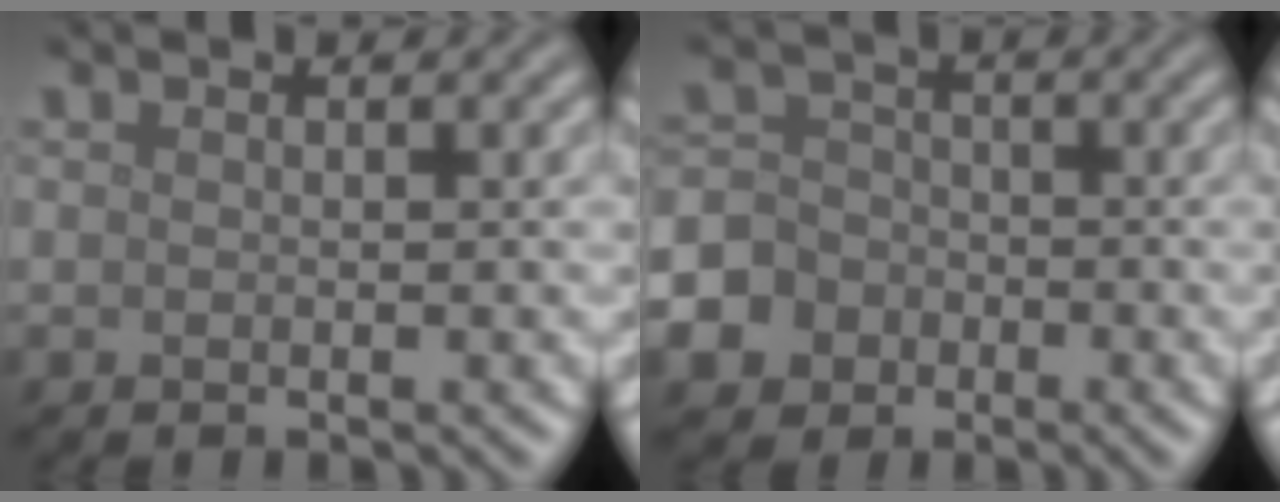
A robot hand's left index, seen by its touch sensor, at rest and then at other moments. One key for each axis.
{"total": 8.2, "fx": -4.2, "fy": 6.8, "fz": 1.7, "tx": -0.045, "ty": -0.020, "tz": -0.096}